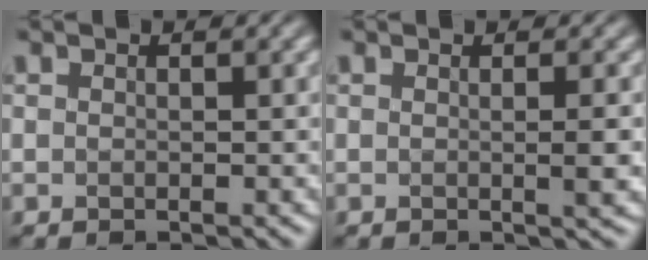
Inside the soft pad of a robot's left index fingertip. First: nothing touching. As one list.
[{"total": 1.6, "force": [0.1, 0.2, 1.6], "torque": [-0.036, 0.004, 0.003]}]